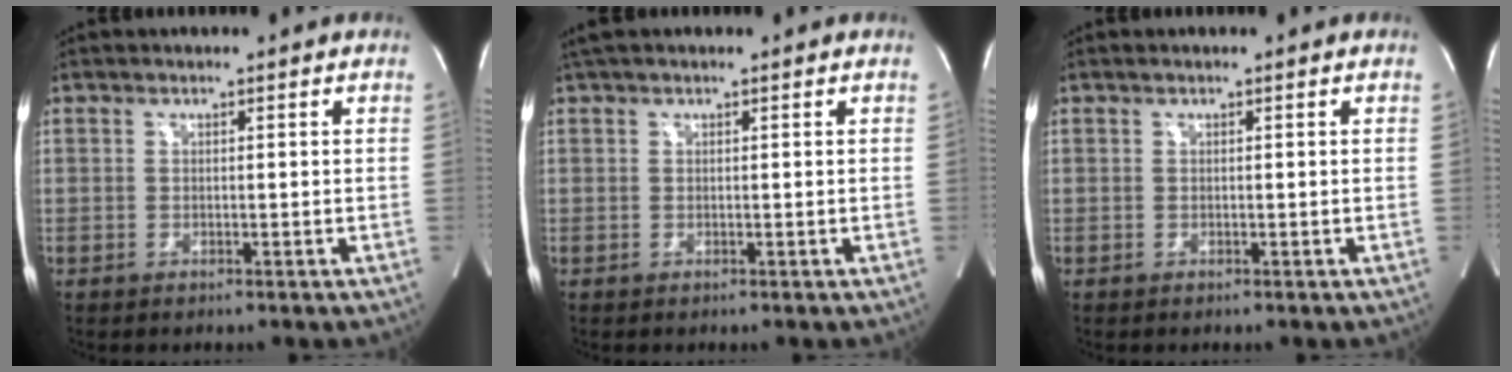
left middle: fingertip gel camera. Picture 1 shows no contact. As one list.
[{"total": 2.7, "force": [2.1, 0.7, 1.5], "torque": [-0.036, 0.033, 0.041]}, {"total": 0.0}]